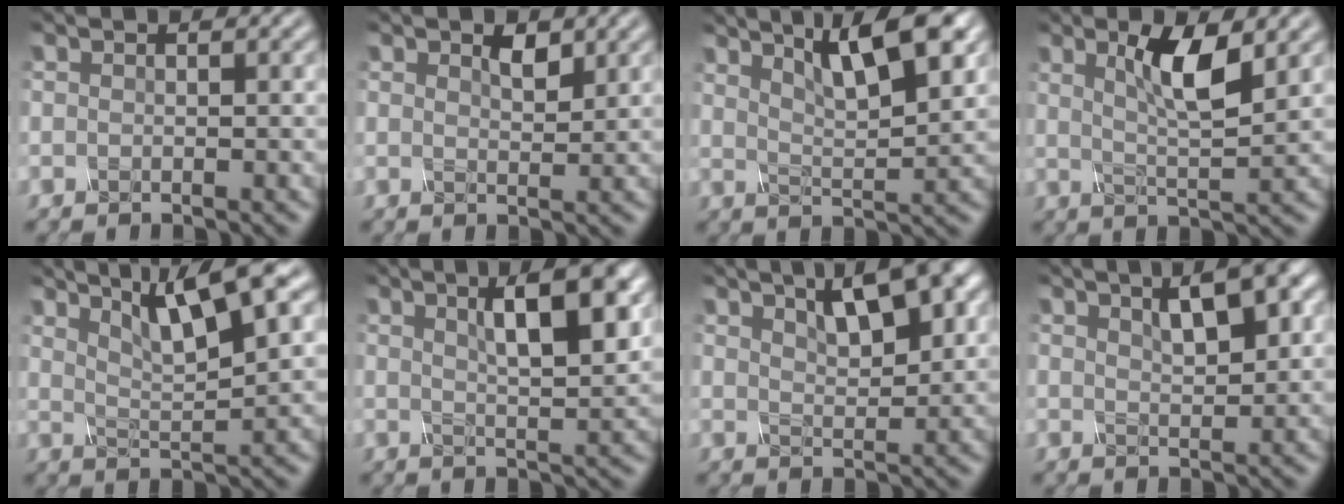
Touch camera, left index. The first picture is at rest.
{"total": 0.9, "force": [0.7, -0.5, -0.2], "torque": [-0.009, 0.002, 0.034]}
{"total": 6.5, "force": [4.1, 1.0, 4.9], "torque": [-0.068, 0.017, 0.080]}
{"total": 3.5, "force": [1.4, 0.1, 3.2], "torque": [-0.075, -0.004, 0.051]}
{"total": 6.7, "force": [4.4, 0.5, 5.1], "torque": [-0.086, 0.018, 0.099]}
{"total": 6.1, "force": [2.4, 1.0, 5.6], "torque": [-0.069, 0.016, 0.052]}
{"total": 5.1, "force": [3.2, 0.9, 3.8], "torque": [-0.057, 0.020, 0.067]}
{"total": 4.0, "force": [2.2, 0.6, 3.3], "torque": [-0.044, 0.018, 0.046]}